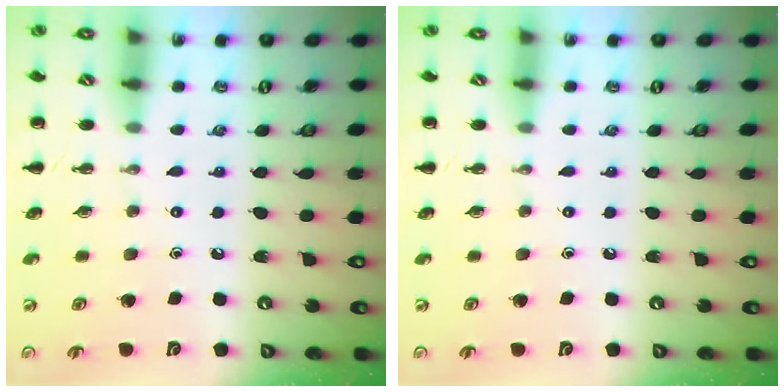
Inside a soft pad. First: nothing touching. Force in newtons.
{"total": 0.0}